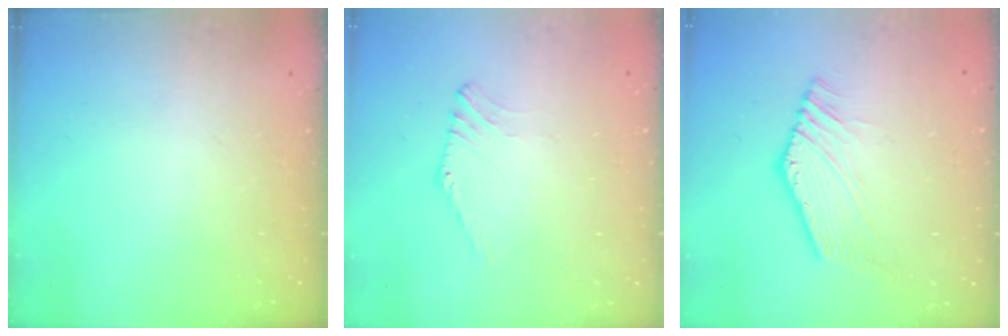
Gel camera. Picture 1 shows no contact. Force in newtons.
{"total": 0.8, "press": 0.7, "slide": 0.3}
{"total": 0.6, "press": 0.0, "slide": 0.6}